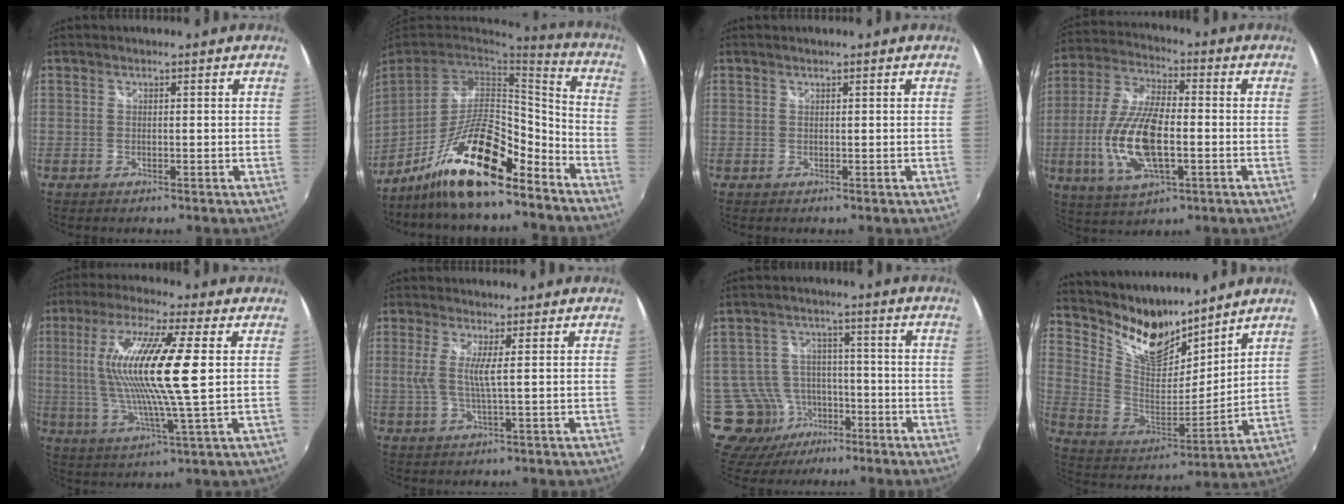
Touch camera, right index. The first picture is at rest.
{"total": 17.8, "force": [-12.4, 4.6, 11.9], "torque": [-0.225, -0.009, -0.220]}
{"total": 0.0}
{"total": 15.9, "force": [-3.2, 6.1, 14.3], "torque": [-0.300, -0.006, -0.061]}
{"total": 17.1, "force": [2.7, 1.7, 16.8], "torque": [-0.311, 0.001, 0.049]}
{"total": 4.4, "force": [0.6, -0.1, 4.3], "torque": [-0.090, -0.008, 0.010]}
{"total": 11.6, "force": [-5.9, 9.5, 3.1], "torque": [-0.087, 0.012, -0.081]}
{"total": 15.1, "force": [12.6, 6.0, 5.8], "torque": [-0.135, -0.014, 0.240]}